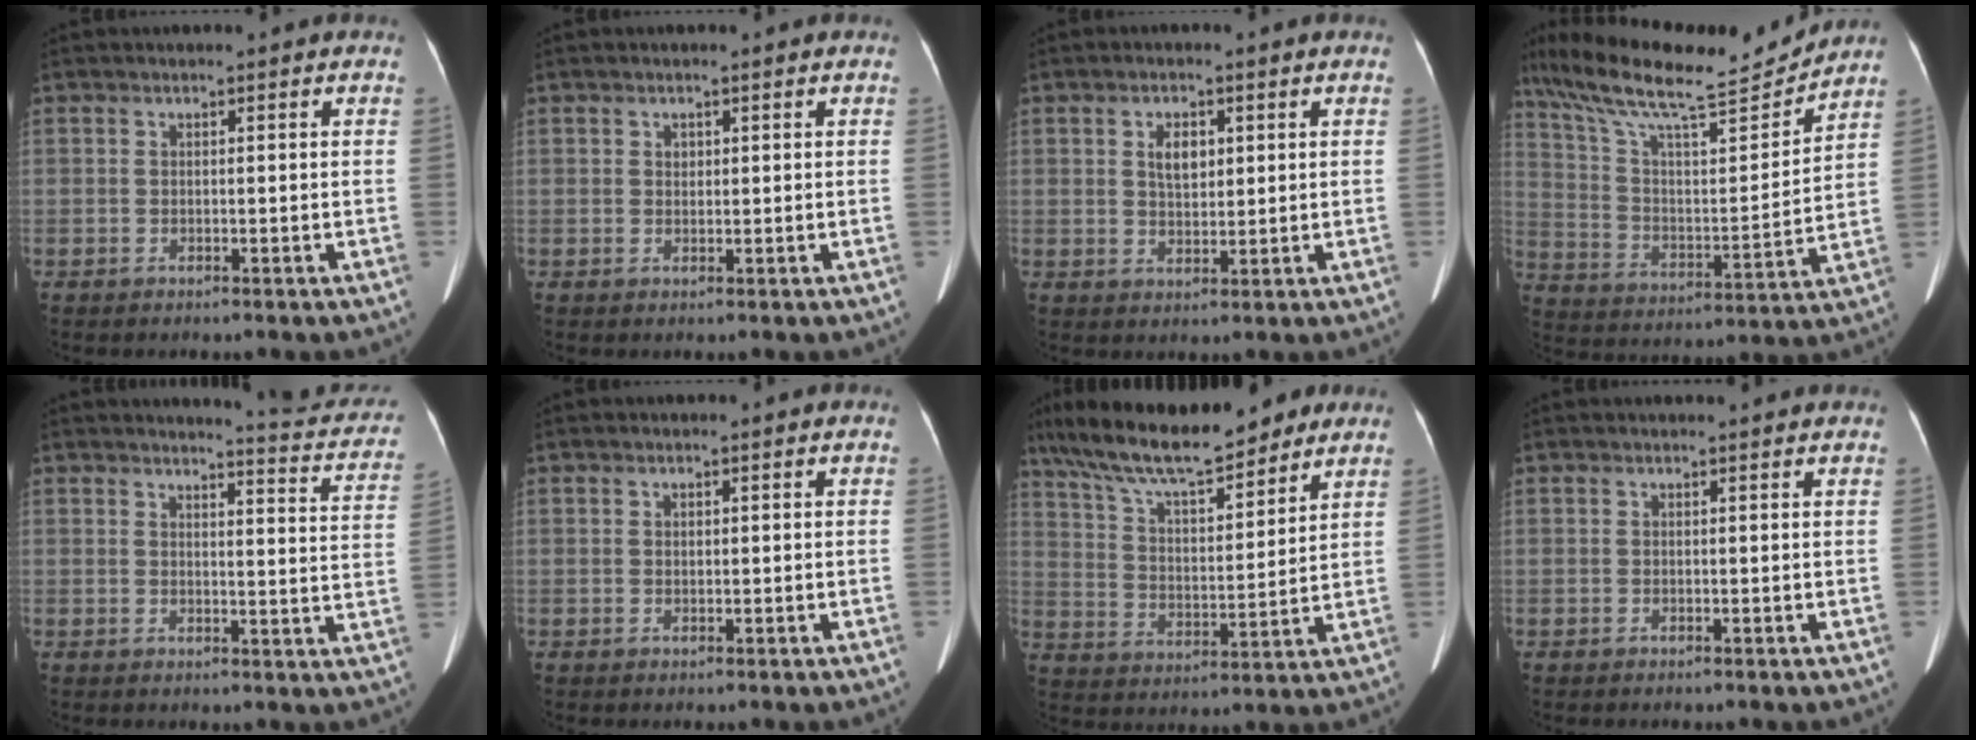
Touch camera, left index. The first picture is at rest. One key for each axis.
{"total": 0.8, "fx": 0.2, "fy": 0.7, "fz": 0.3, "tx": -0.005, "ty": -0.002, "tz": 0.004}
{"total": 3.5, "fx": 1.0, "fy": 2.1, "fz": 2.6, "tx": -0.051, "ty": 0.004, "tz": 0.022}
{"total": 20.0, "fx": 17.2, "fy": 3.1, "fz": 9.6, "tx": -0.185, "ty": 0.008, "tz": 0.288}
{"total": 10.7, "fx": 10.5, "fy": 0.5, "fz": 2.1, "tx": -0.011, "ty": -0.059, "tz": 0.095}
{"total": 0.6, "fx": 0.0, "fy": 0.5, "fz": 0.4, "tx": -0.010, "ty": -0.002, "tz": 0.003}
{"total": 19.6, "fx": 15.6, "fy": 4.9, "fz": 10.8, "tx": -0.194, "ty": 0.030, "tz": 0.260}
{"total": 1.9, "fx": 1.9, "fy": 0.0, "fz": 0.4, "tx": -0.010, "ty": 0.009, "tz": 0.021}